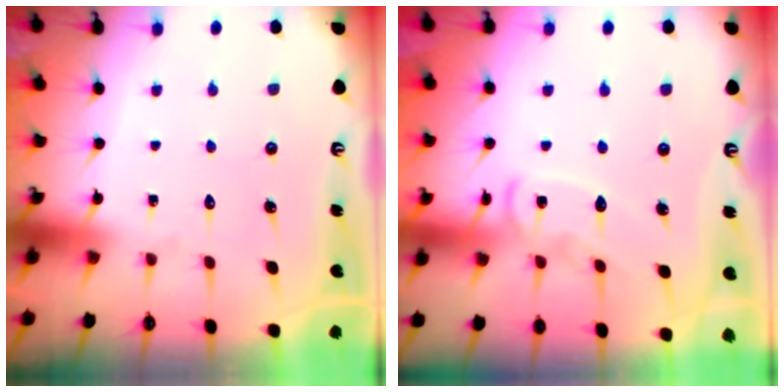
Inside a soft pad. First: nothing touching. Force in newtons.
{"total": 9.0, "press": 9.0, "slide": 0.2}